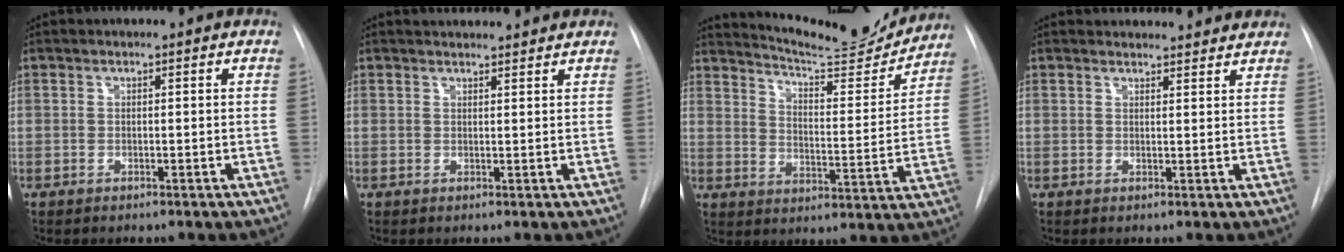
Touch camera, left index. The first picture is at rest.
{"total": 4.8, "force": [4.6, 0.7, 1.0], "torque": [-0.016, 0.025, 0.058]}
{"total": 15.6, "force": [15.1, 1.3, 3.6], "torque": [-0.058, -0.046, 0.205]}
{"total": 8.1, "force": [7.8, 2.0, 1.1], "torque": [0.002, 0.018, 0.079]}